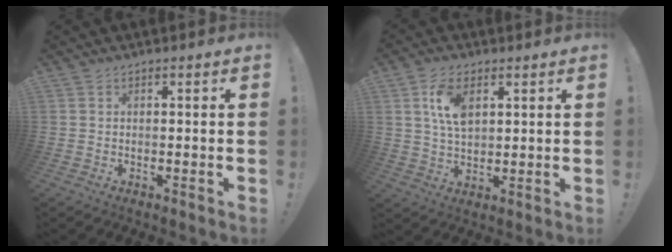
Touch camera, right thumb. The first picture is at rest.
{"total": 8.9, "force": [3.5, 5.2, 6.4], "torque": [-0.114, -0.006, 0.063]}